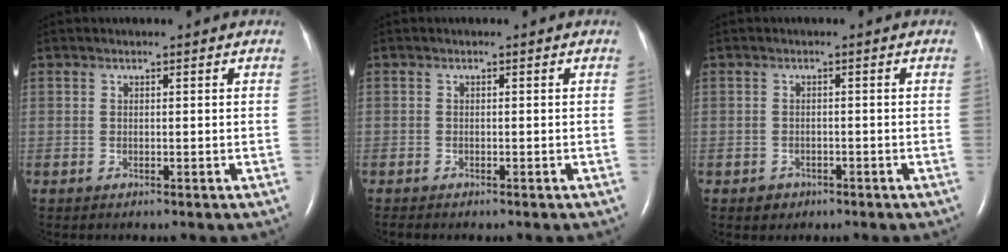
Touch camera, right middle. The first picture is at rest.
{"total": 1.2, "force": [-1.0, 0.3, 0.5], "torque": [-0.008, -0.002, -0.012]}
{"total": 1.6, "force": [-1.0, 1.3, 0.2], "torque": [-0.004, 0.005, -0.011]}